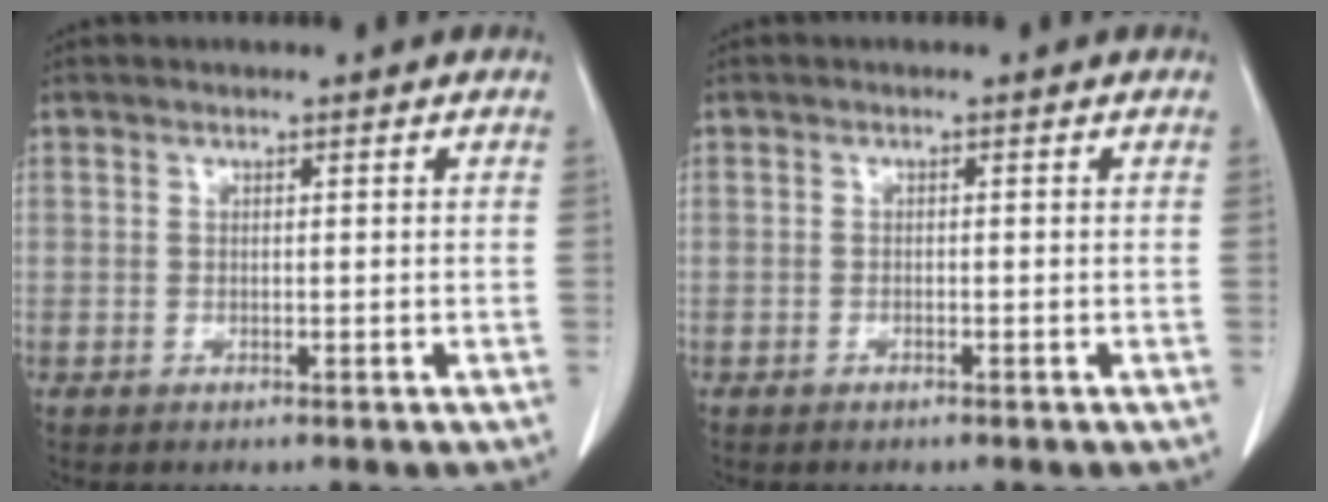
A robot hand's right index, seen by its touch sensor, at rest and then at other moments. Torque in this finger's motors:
{"motor_torque": [0.00, 0.00, -0.01, 0.01]}